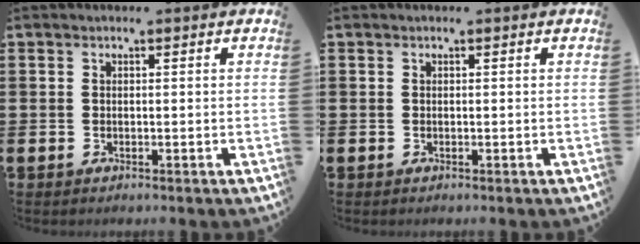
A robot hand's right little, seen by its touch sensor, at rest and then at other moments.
{"total": 0.0}